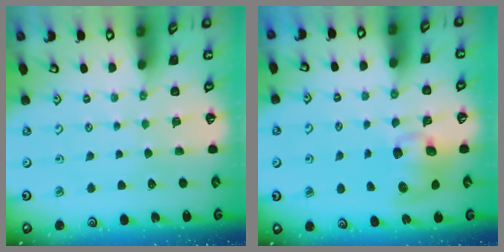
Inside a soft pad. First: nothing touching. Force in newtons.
{"total": 8.6, "press": 8.5, "slide": 1.5}